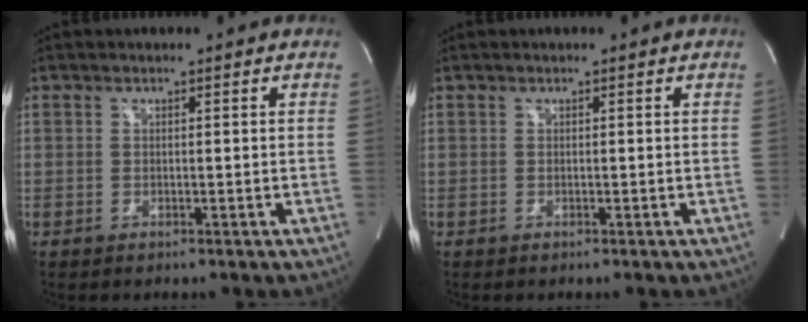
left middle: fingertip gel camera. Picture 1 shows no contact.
{"total": 0.0}